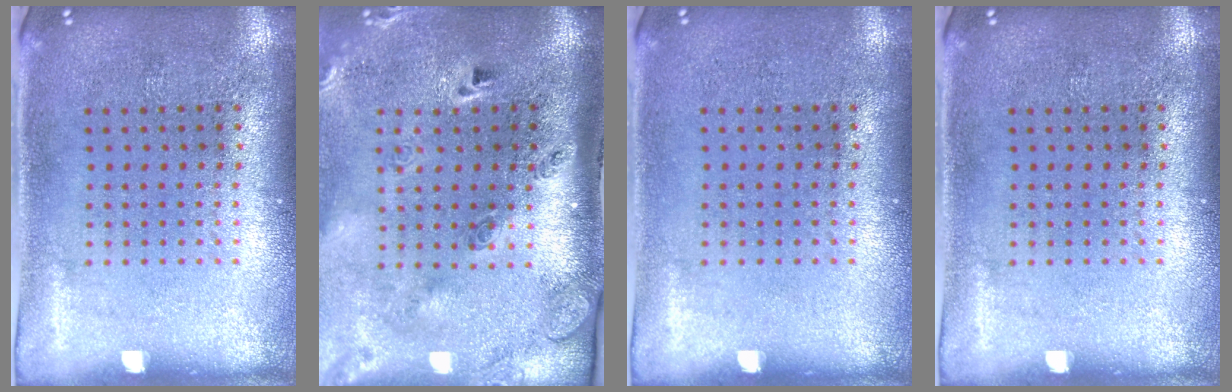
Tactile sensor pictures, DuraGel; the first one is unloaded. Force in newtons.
{"total": 3.0, "press": 2.0, "slide": 2.2}
{"total": 0.0}
{"total": 0.0}